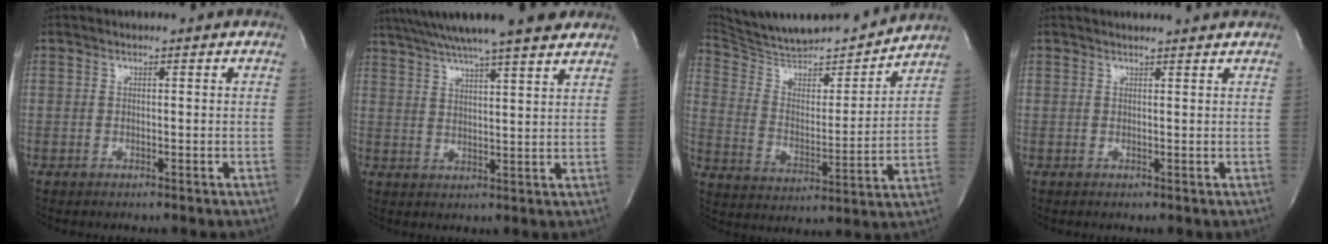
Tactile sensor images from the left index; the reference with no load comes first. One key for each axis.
{"total": 18.2, "fx": 15.2, "fy": 1.4, "fz": 10.0, "tx": -0.175, "ty": 0.029, "tz": 0.220}
{"total": 20.3, "fx": 19.1, "fy": 2.2, "fz": 6.5, "tx": -0.109, "ty": -0.020, "tz": 0.302}
{"total": 3.2, "fx": 3.1, "fy": 0.0, "fz": 0.8, "tx": -0.012, "ty": 0.010, "tz": 0.033}